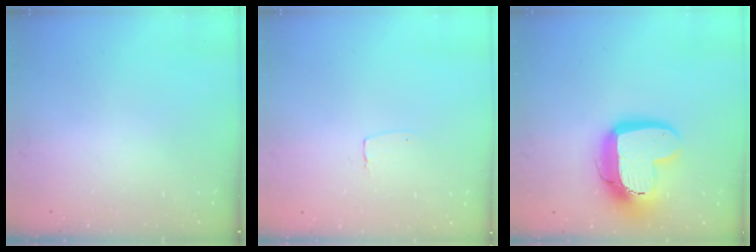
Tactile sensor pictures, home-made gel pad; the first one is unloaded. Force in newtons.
{"total": 3.5, "press": 3.5, "slide": 0.2}
{"total": 16.6, "press": 16.5, "slide": 1.6}